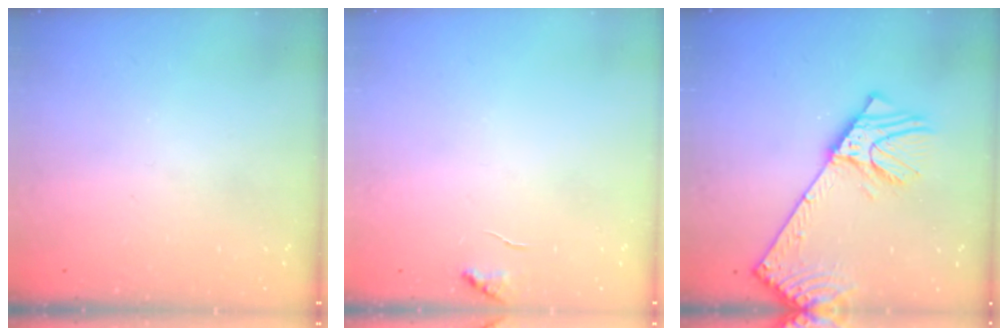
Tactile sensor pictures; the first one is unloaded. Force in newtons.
{"total": 5.4, "press": 5.4, "slide": 0.6}
{"total": 13.1, "press": 12.8, "slide": 3.0}